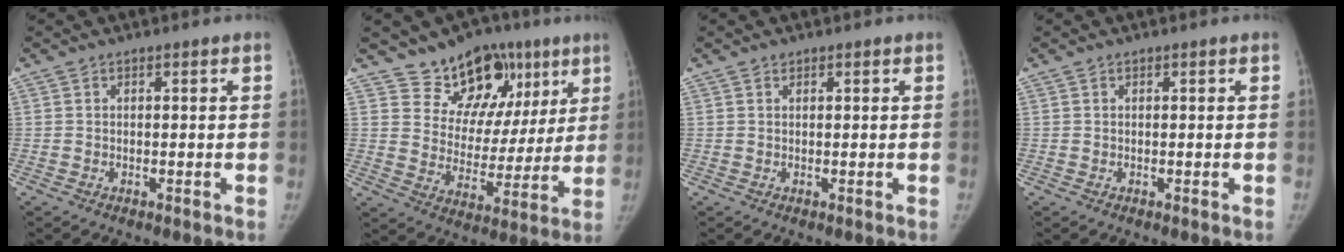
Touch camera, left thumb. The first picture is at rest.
{"total": 15.9, "force": [10.1, 10.6, 6.2], "torque": [-0.022, -0.039, 0.157]}
{"total": 0.6, "force": [0.5, 0.3, 0.2], "torque": [-0.002, -0.003, 0.007]}
{"total": 0.0}